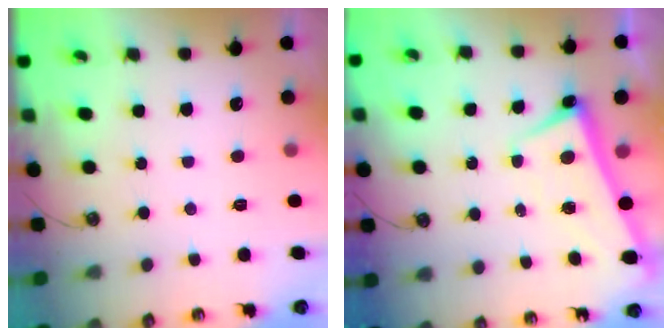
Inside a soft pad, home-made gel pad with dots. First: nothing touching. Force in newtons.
{"total": 2.4, "press": 2.3, "slide": 0.7}